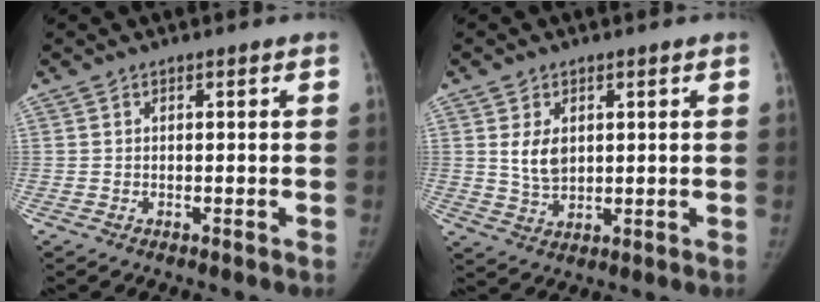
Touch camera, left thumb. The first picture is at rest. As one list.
[{"total": 5.5, "force": [1.6, 3.8, 3.7], "torque": [-0.049, -0.016, 0.038]}]